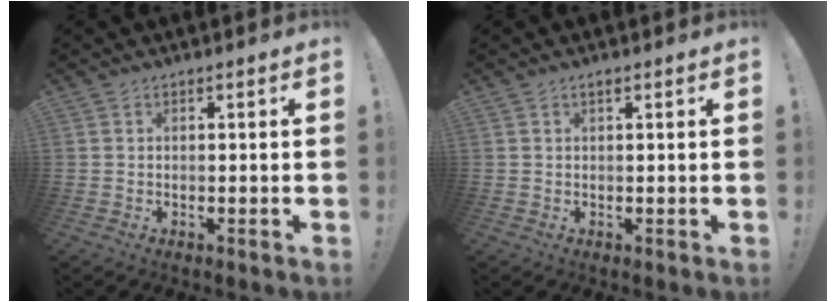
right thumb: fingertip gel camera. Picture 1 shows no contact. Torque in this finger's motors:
{"motor_torque": [-0.08, 0.23, 0.20, 0.17, -0.02]}